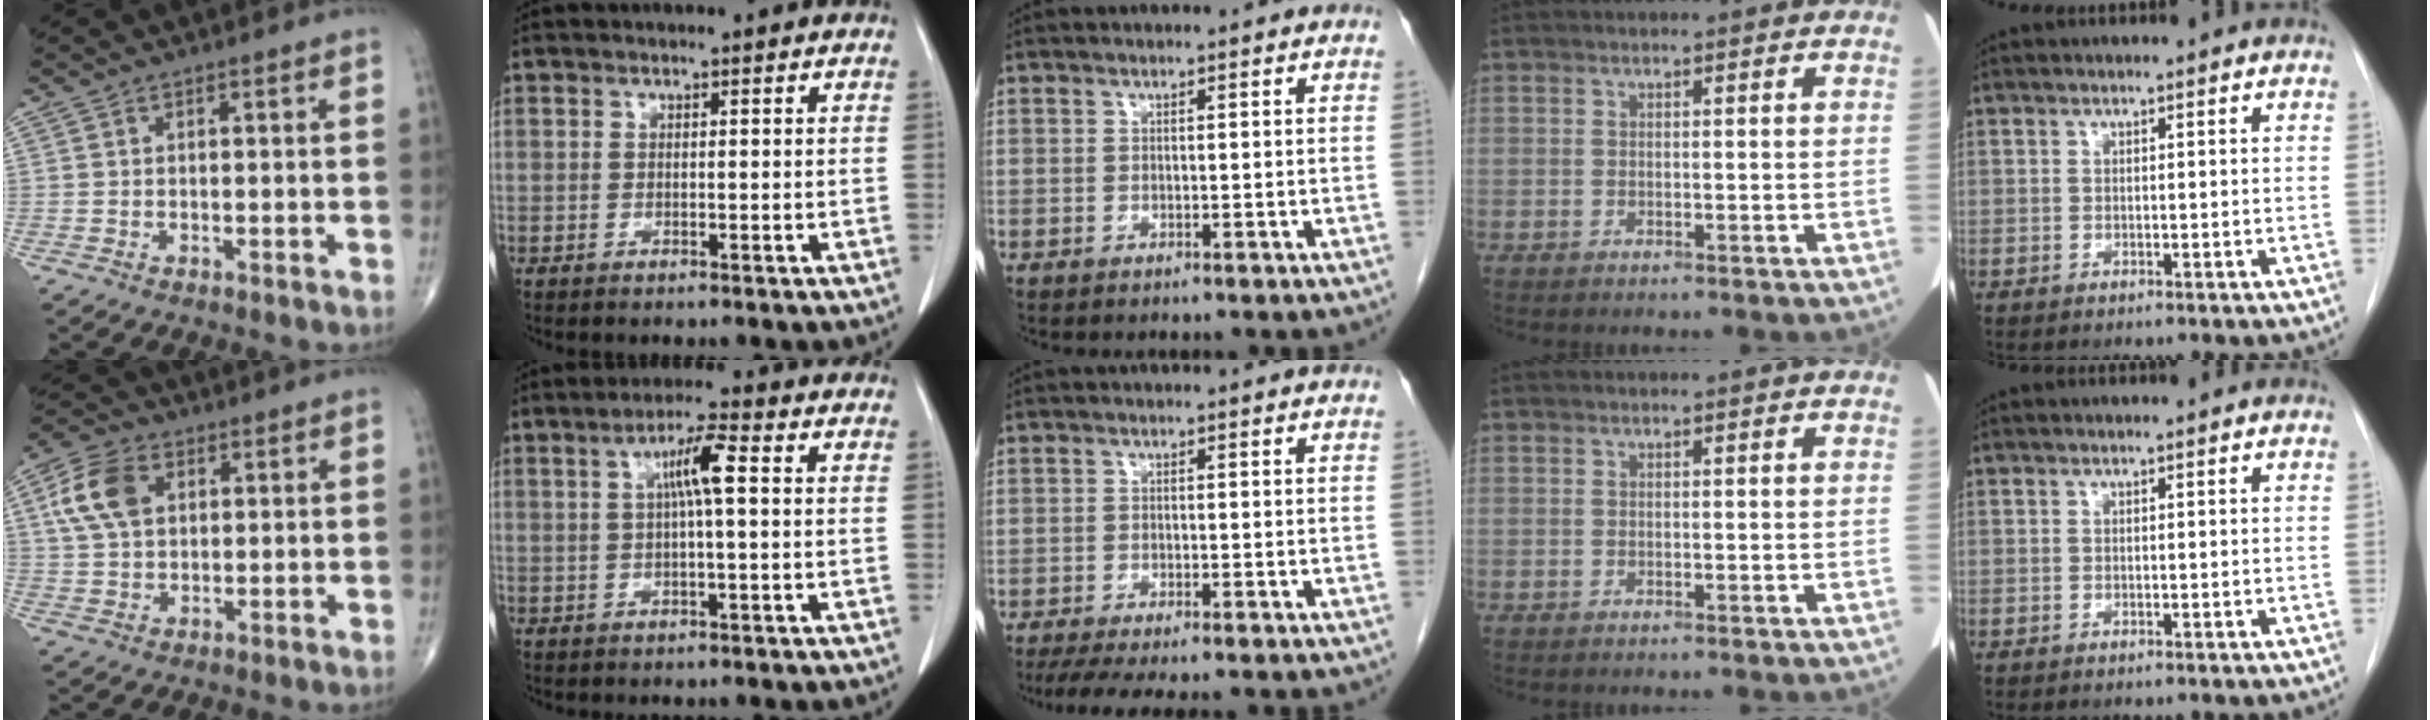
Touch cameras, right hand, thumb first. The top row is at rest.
{"thumb": {"total": 9.5, "force": [2.8, 6.3, 6.6], "torque": [-0.124, 0.006, 0.050]}, "index": {"total": 5.5, "force": [1.0, 0.3, 5.3], "torque": [-0.097, 0.012, 0.017]}, "middle": {"total": 7.8, "force": [-6.5, 0.9, 4.3], "torque": [-0.062, -0.013, -0.099]}}